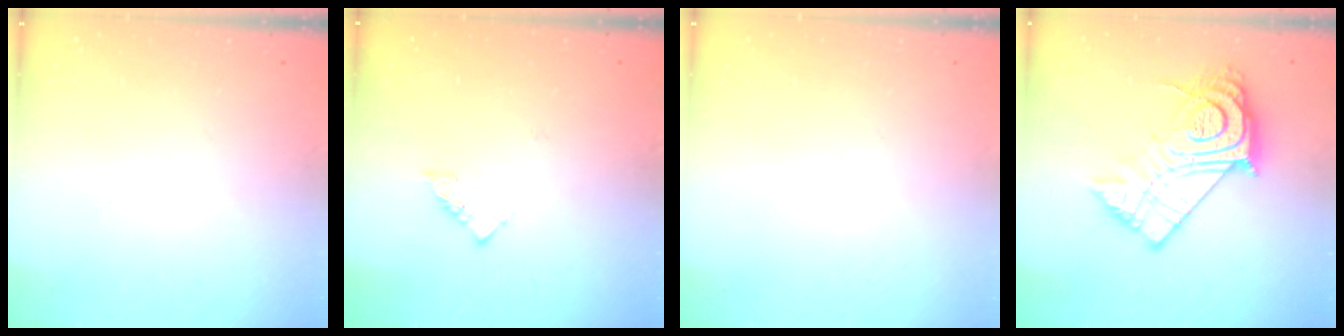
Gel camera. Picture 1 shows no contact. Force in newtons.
{"total": 4.2, "press": 4.2, "slide": 0.4}
{"total": 0.0}
{"total": 20.8, "press": 20.7, "slide": 1.6}